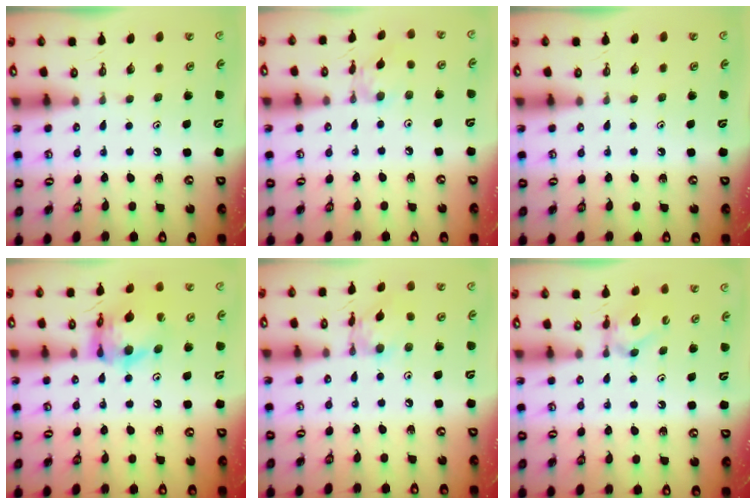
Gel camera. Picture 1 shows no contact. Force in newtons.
{"total": 3.9, "press": 3.9, "slide": 0.3}
{"total": 0.0}
{"total": 13.6, "press": 13.5, "slide": 1.7}
{"total": 8.3, "press": 8.3, "slide": 0.6}
{"total": 5.9, "press": 5.8, "slide": 0.8}